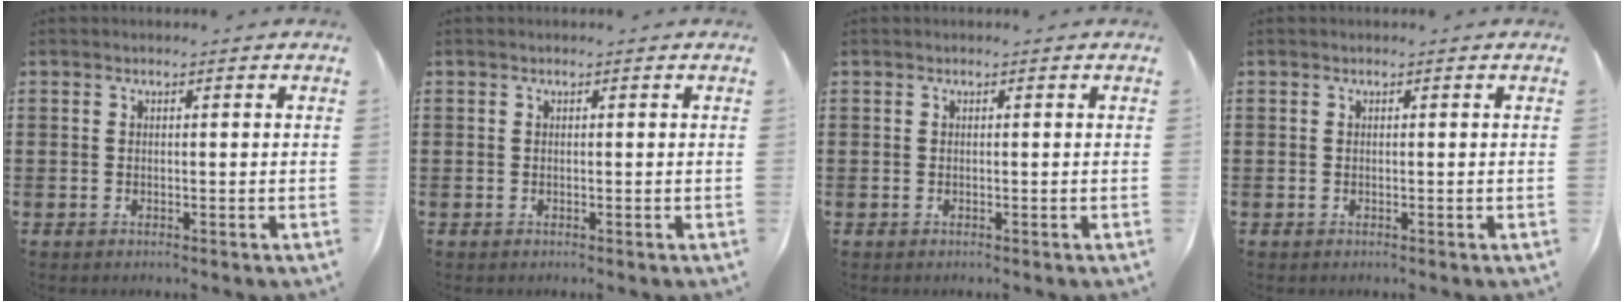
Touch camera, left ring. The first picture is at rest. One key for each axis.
{"total": 0.0}
{"total": 0.0}
{"total": 0.0}